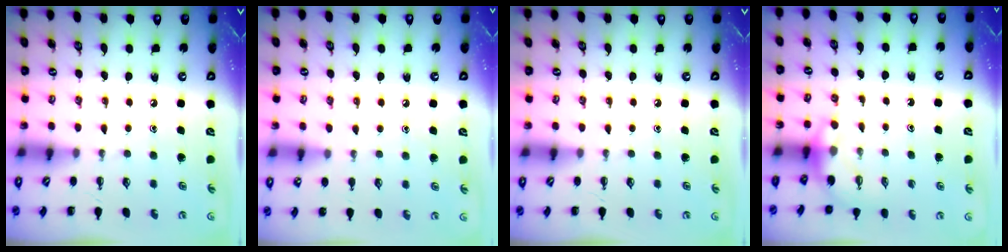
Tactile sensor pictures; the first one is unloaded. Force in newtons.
{"total": 6.2, "press": 5.8, "slide": 2.2}
{"total": 0.0}
{"total": 3.9, "press": 3.9, "slide": 0.2}